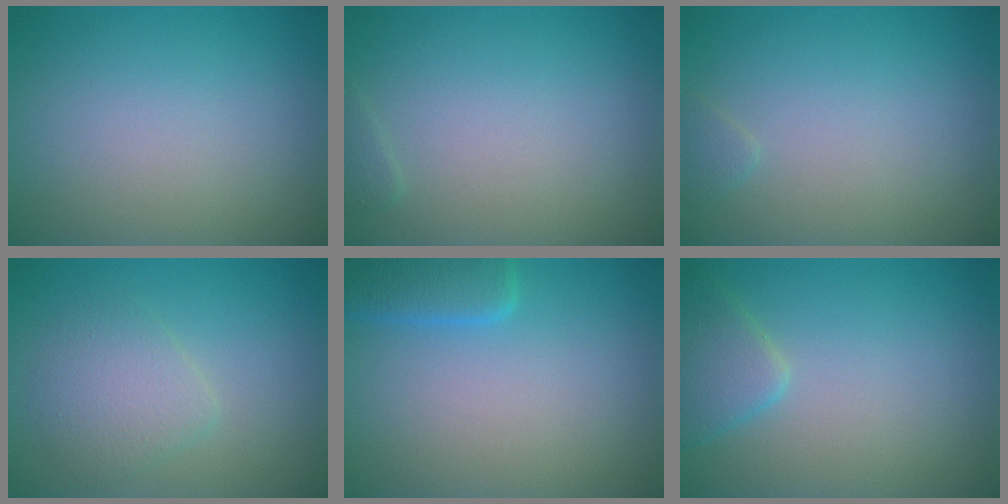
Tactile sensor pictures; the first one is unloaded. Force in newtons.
{"total": 0.5, "press": 0.5, "slide": 0.0}
{"total": 0.7, "press": 0.7, "slide": 0.0}
{"total": 2.9, "press": 2.9, "slide": 0.0}
{"total": 2.9, "press": 2.9, "slide": 0.2}
{"total": 2.5, "press": 2.5, "slide": 0.2}